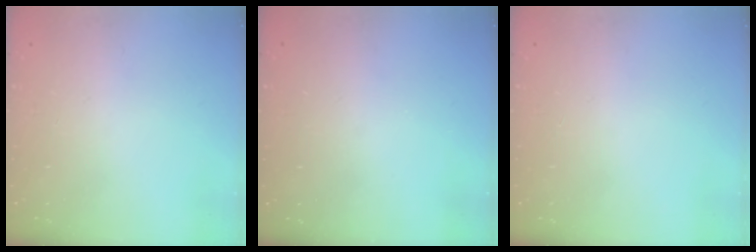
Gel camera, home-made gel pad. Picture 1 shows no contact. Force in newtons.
{"total": 2.9, "press": 2.8, "slide": 0.9}
{"total": 0.0}